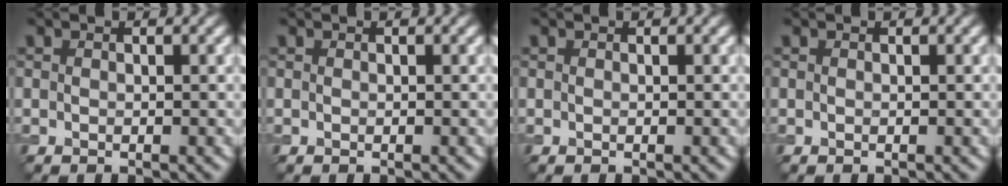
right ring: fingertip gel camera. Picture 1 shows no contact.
{"total": 0.0}
{"total": 0.0}
{"total": 0.0}